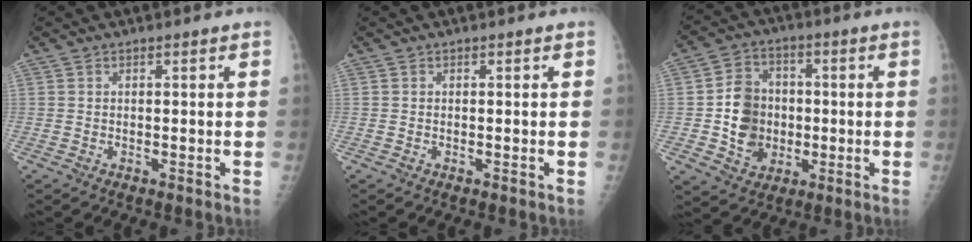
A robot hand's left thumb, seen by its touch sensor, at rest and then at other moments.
{"total": 0.0}
{"total": 11.3, "force": [-1.0, 9.5, 6.0], "torque": [-0.071, 0.009, -0.017]}